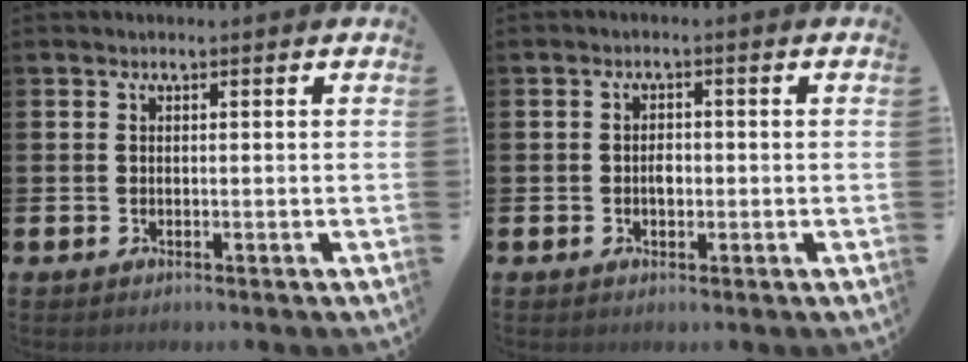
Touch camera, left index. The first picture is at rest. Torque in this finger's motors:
{"motor_torque": [-0.03, 0.02, 0.06, 0.02]}